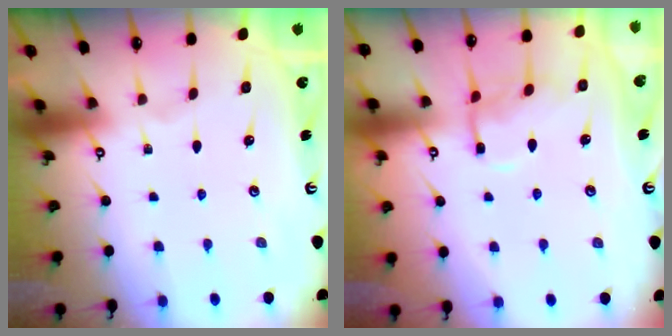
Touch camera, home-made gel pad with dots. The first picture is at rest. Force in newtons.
{"total": 9.6, "press": 9.6, "slide": 0.7}